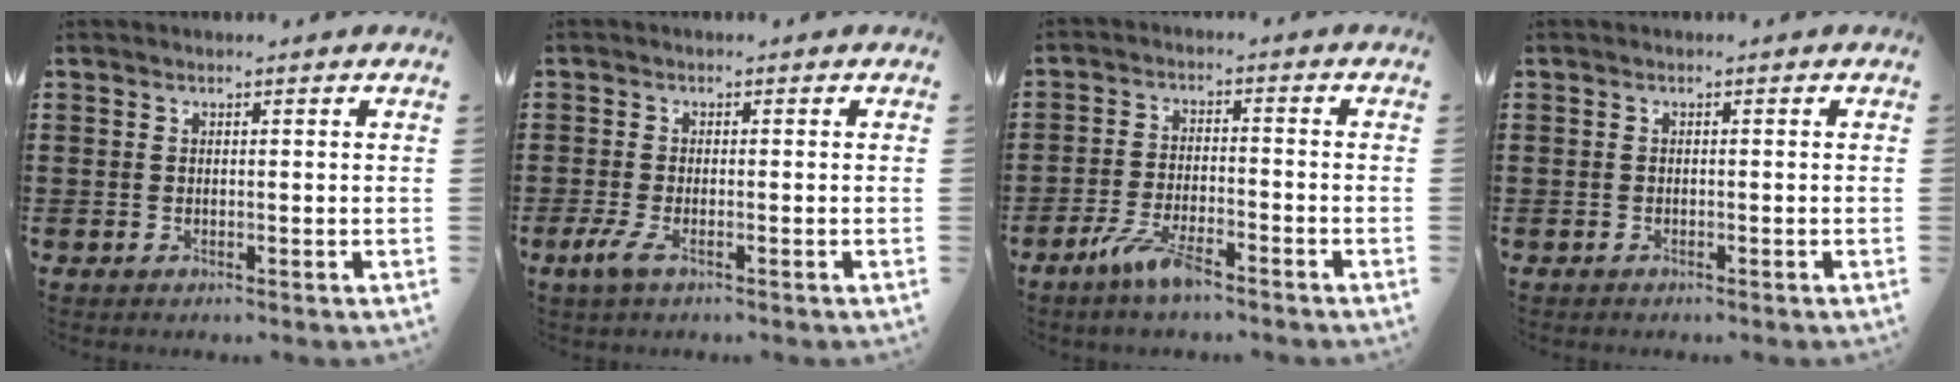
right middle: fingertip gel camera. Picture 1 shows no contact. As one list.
[{"total": 2.6, "force": [-1.3, 0.8, 2.1], "torque": [-0.057, -0.008, -0.030]}, {"total": 5.7, "force": [-4.0, 1.2, 3.9], "torque": [-0.080, -0.003, -0.075]}, {"total": 0.6, "force": [-0.5, 0.4, -0.1], "torque": [0.002, 0.003, -0.012]}]